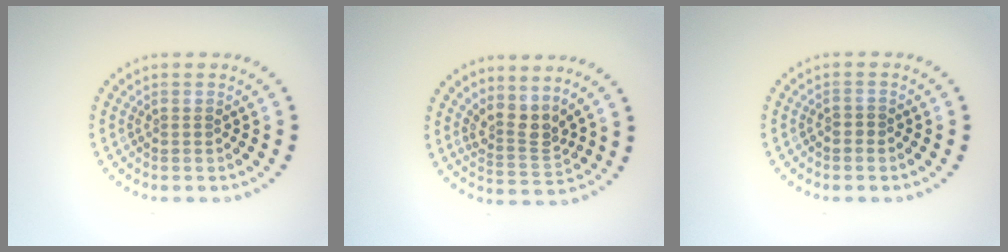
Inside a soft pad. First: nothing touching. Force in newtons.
{"total": 2.8, "press": 2.0, "slide": 2.0}
{"total": 0.5, "press": 0.3, "slide": 0.4}